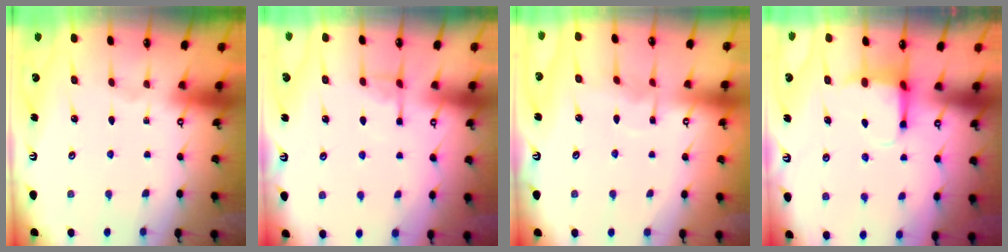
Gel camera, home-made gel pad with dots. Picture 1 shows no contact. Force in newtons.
{"total": 4.2, "press": 4.1, "slide": 0.9}
{"total": 4.1, "press": 4.0, "slide": 0.6}
{"total": 4.0, "press": 3.8, "slide": 1.1}